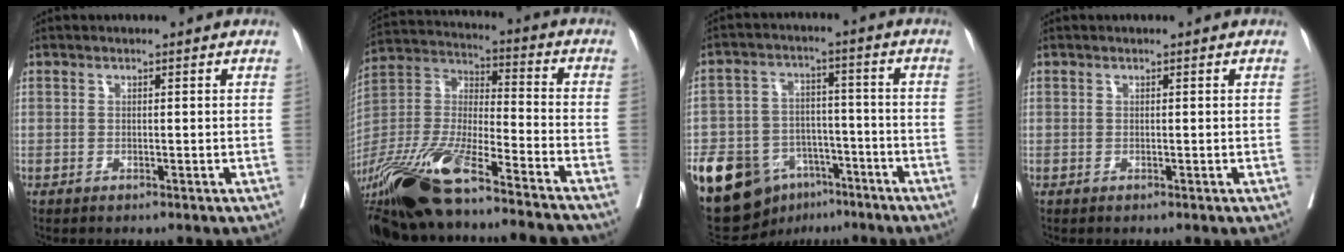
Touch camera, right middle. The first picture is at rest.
{"total": 26.3, "force": [-20.3, 3.5, 16.3], "torque": [-0.361, -0.037, -0.361]}
{"total": 15.1, "force": [-8.6, 10.0, 7.4], "torque": [-0.133, 0.019, -0.135]}
{"total": 0.0}